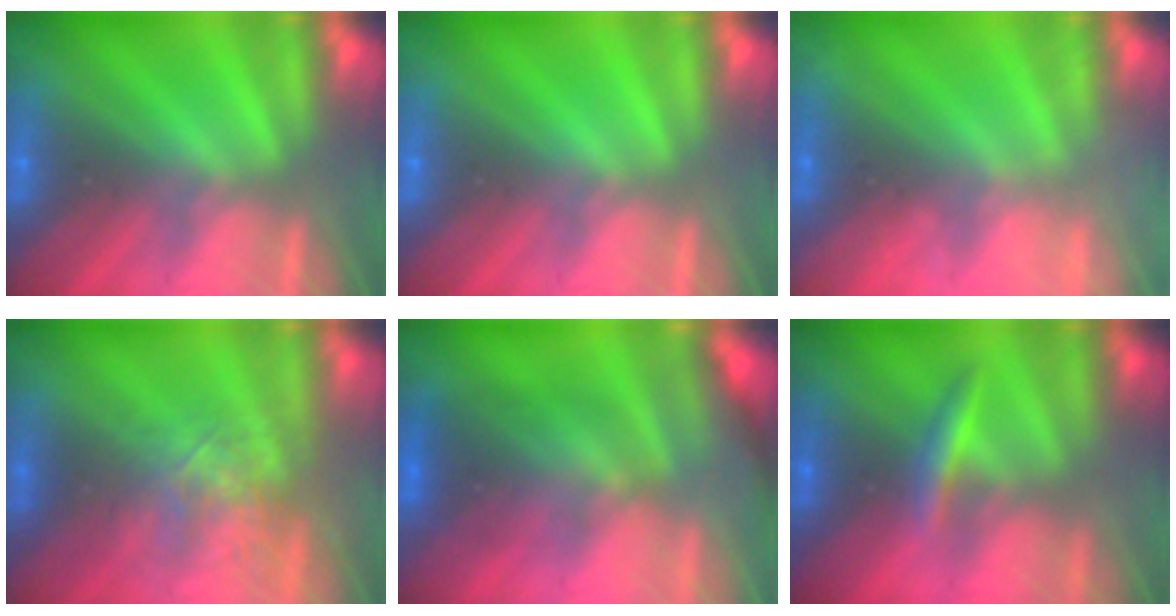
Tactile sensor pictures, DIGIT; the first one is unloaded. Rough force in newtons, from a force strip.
{"total": 0.0}
{"total": 2.3}
{"total": 2.6}
{"total": 2.4}
{"total": 2.8}